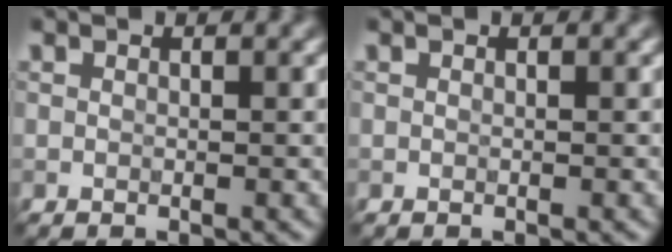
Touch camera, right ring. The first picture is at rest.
{"total": 0.0}